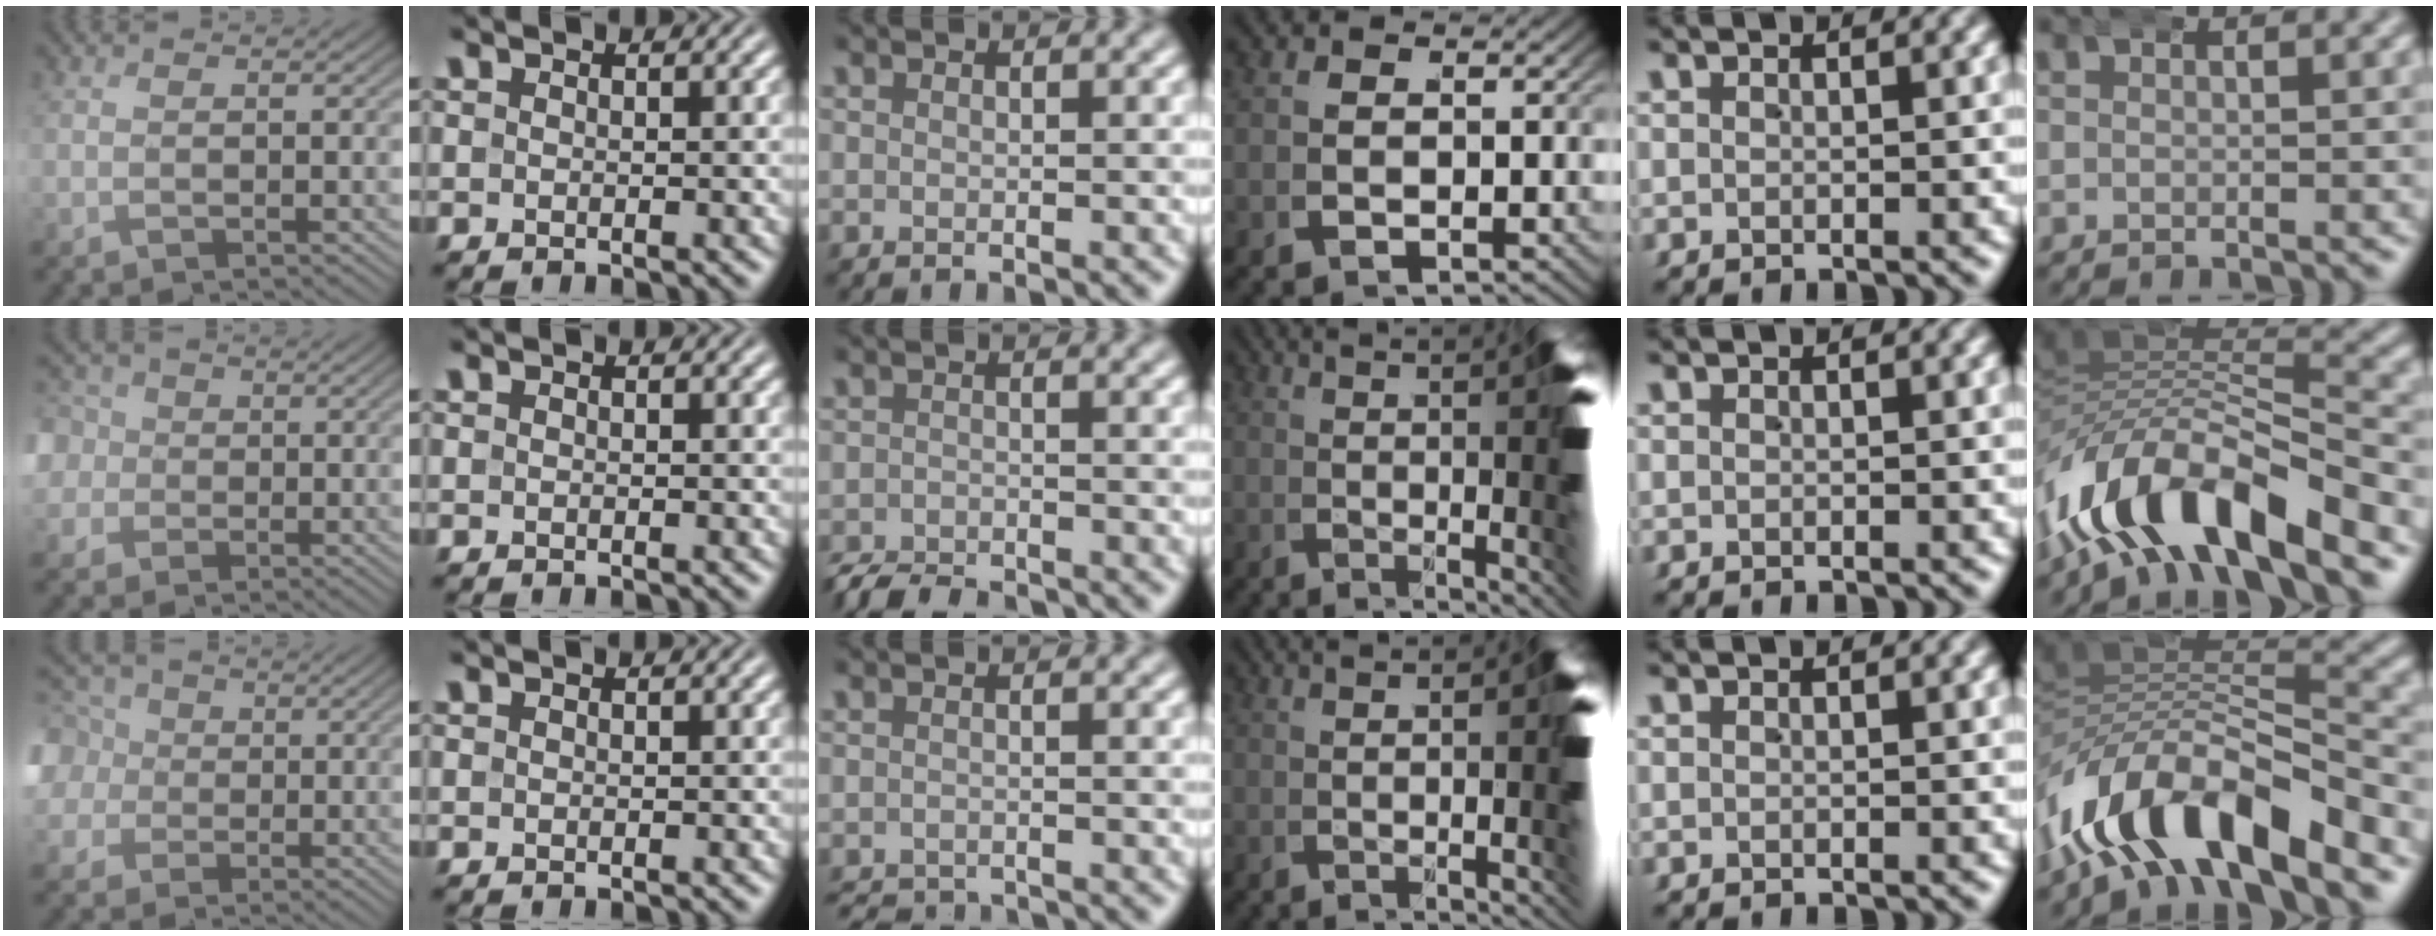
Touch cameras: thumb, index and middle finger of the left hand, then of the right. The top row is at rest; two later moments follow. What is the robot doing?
{"motion": "wrap", "object": "arm wrap"}